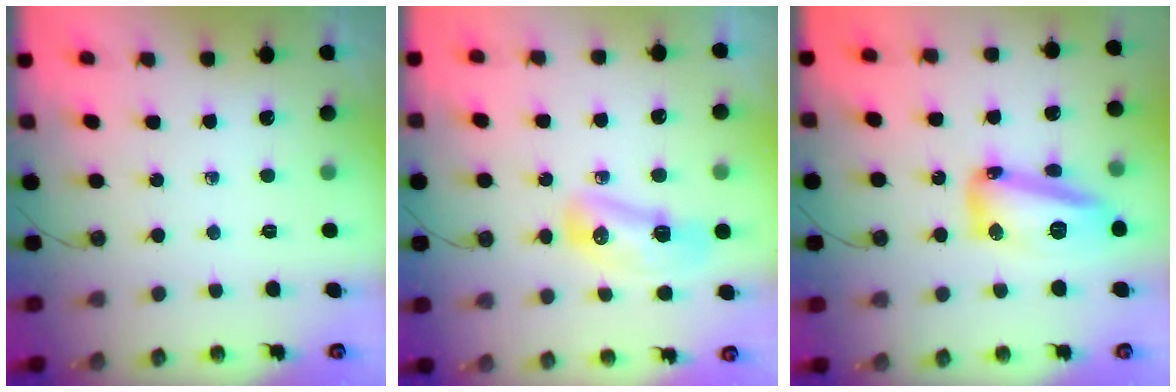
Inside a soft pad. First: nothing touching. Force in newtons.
{"total": 10.0, "press": 10.0, "slide": 0.8}
{"total": 14.2, "press": 14.1, "slide": 1.5}